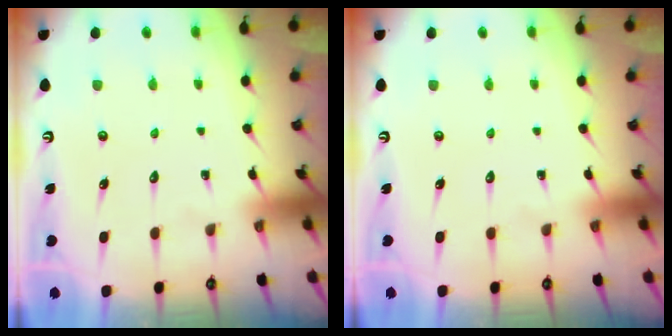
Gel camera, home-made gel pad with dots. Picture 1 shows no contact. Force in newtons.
{"total": 0.0}